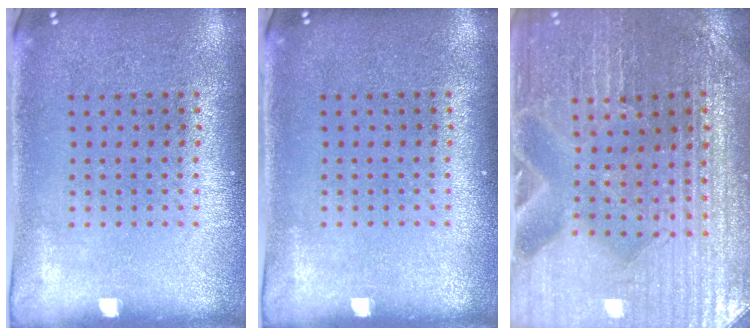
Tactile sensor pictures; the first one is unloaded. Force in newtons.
{"total": 0.0}
{"total": 3.4, "press": 3.4, "slide": 0.3}